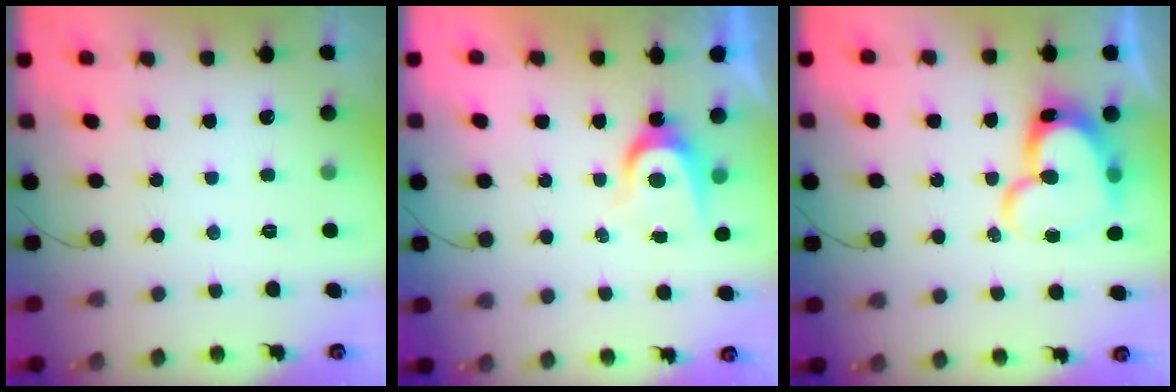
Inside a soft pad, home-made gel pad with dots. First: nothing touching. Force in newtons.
{"total": 6.3, "press": 6.3, "slide": 0.5}
{"total": 16.5, "press": 16.5, "slide": 1.1}